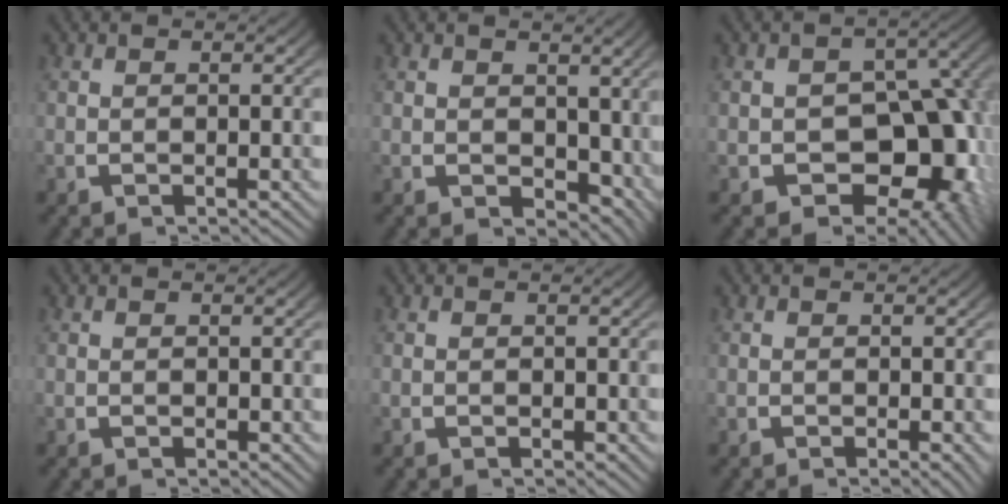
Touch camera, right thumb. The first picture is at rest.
{"total": 3.2, "force": [1.0, 2.5, 1.8], "torque": [-0.021, -0.017, 0.028]}
{"total": 13.6, "force": [-2.8, 10.2, 8.6], "torque": [-0.145, -0.069, -0.017]}
{"total": 0.0}
{"total": 0.0}
{"total": 0.9, "force": [-0.5, 0.4, 0.7], "torque": [-0.006, -0.004, -0.006]}